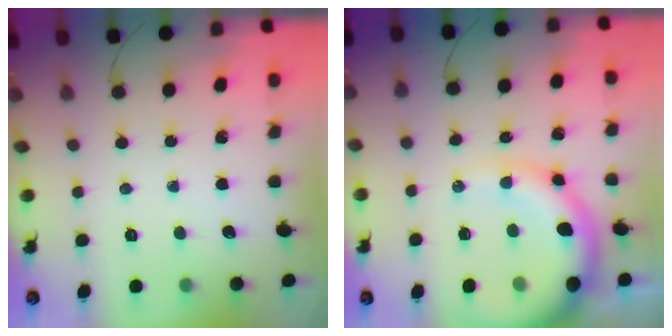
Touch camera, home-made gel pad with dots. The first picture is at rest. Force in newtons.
{"total": 15.1, "press": 14.7, "slide": 3.2}